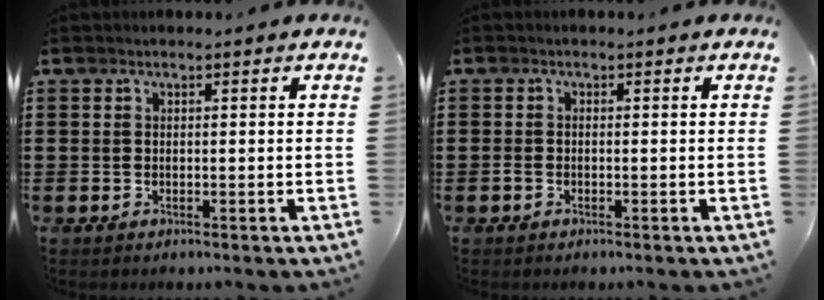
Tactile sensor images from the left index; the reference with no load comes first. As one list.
[{"total": 0.8, "force": [-0.5, 0.3, 0.6], "torque": [-0.015, -0.004, -0.008]}]